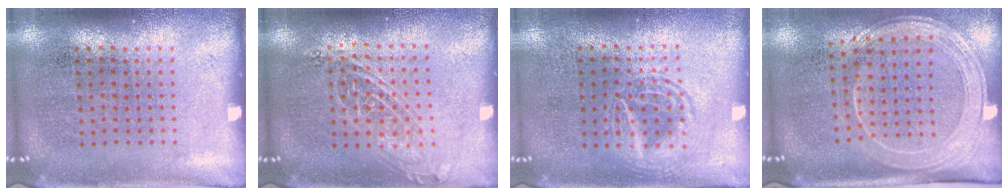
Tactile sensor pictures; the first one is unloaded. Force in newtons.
{"total": 1.4, "press": 1.2, "slide": 0.7}
{"total": 1.4, "press": 1.4, "slide": 0.1}
{"total": 2.0, "press": 1.7, "slide": 1.1}